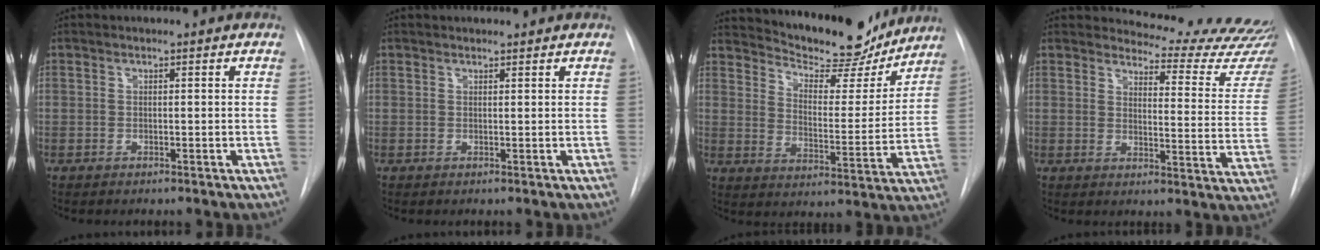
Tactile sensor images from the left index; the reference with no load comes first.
{"total": 1.9, "force": [1.9, 0.4, 0.4], "torque": [-0.007, 0.018, 0.026]}
{"total": 16.8, "force": [15.7, 3.6, 4.8], "torque": [-0.067, -0.026, 0.218]}
{"total": 17.9, "force": [17.5, 2.1, 2.8], "torque": [-0.016, -0.125, 0.176]}